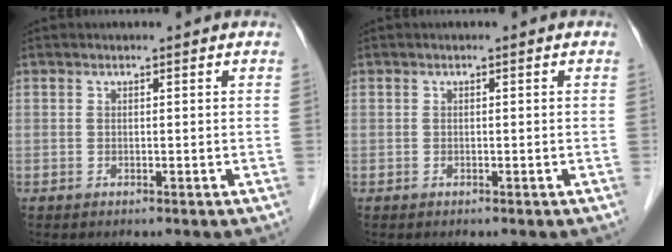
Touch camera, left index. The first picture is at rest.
{"total": 0.0}